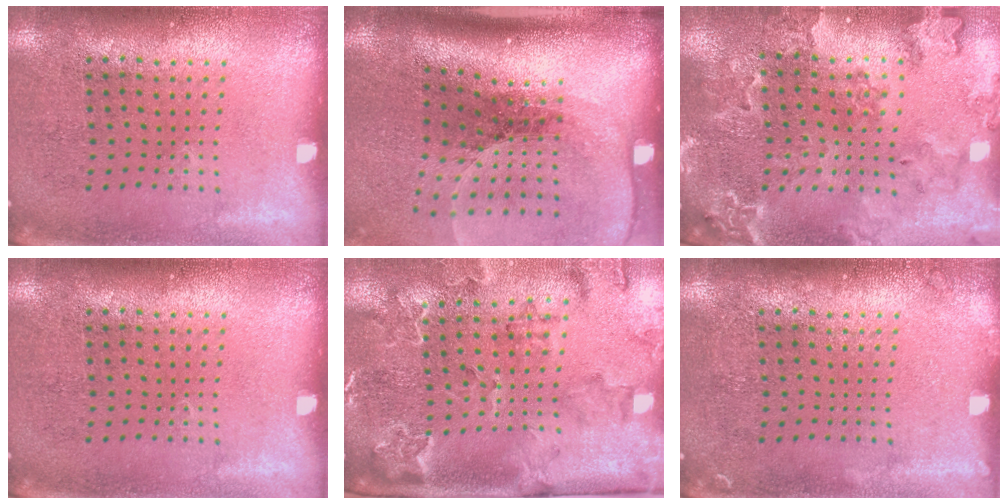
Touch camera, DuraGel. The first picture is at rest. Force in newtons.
{"total": 2.6, "press": 1.9, "slide": 1.8}
{"total": 1.9, "press": 1.9, "slide": 0.2}
{"total": 0.0}
{"total": 2.3, "press": 2.3, "slide": 0.2}
{"total": 0.7, "press": 0.7, "slide": 0.2}